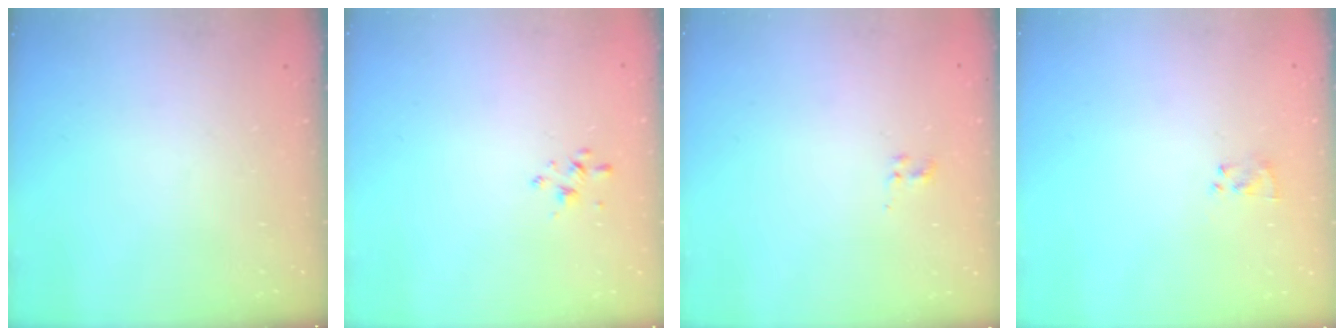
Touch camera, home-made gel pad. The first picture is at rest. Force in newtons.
{"total": 2.1, "press": 2.0, "slide": 0.6}
{"total": 1.5, "press": 1.3, "slide": 0.9}
{"total": 2.6, "press": 2.3, "slide": 1.3}